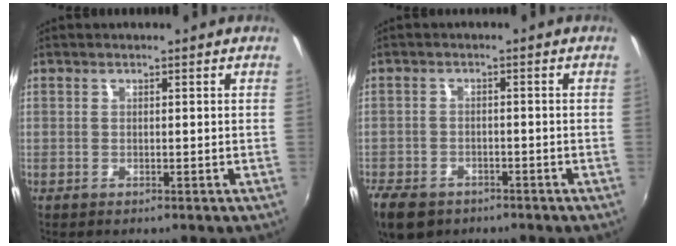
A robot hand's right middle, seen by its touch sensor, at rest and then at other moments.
{"total": 9.1, "force": [-6.0, 5.4, 4.0], "torque": [-0.113, -0.017, -0.106]}